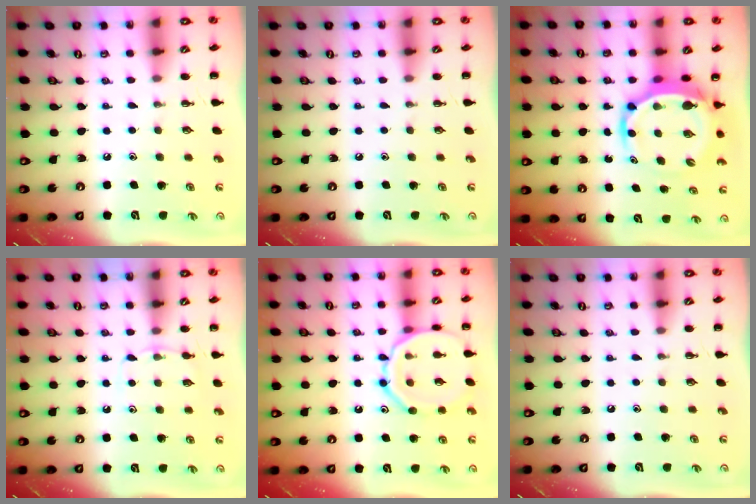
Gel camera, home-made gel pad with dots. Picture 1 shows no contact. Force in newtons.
{"total": 0.0}
{"total": 7.0, "press": 6.7, "slide": 2.1}
{"total": 5.0, "press": 4.7, "slide": 1.6}
{"total": 12.7, "press": 12.6, "slide": 0.7}
{"total": 0.0}